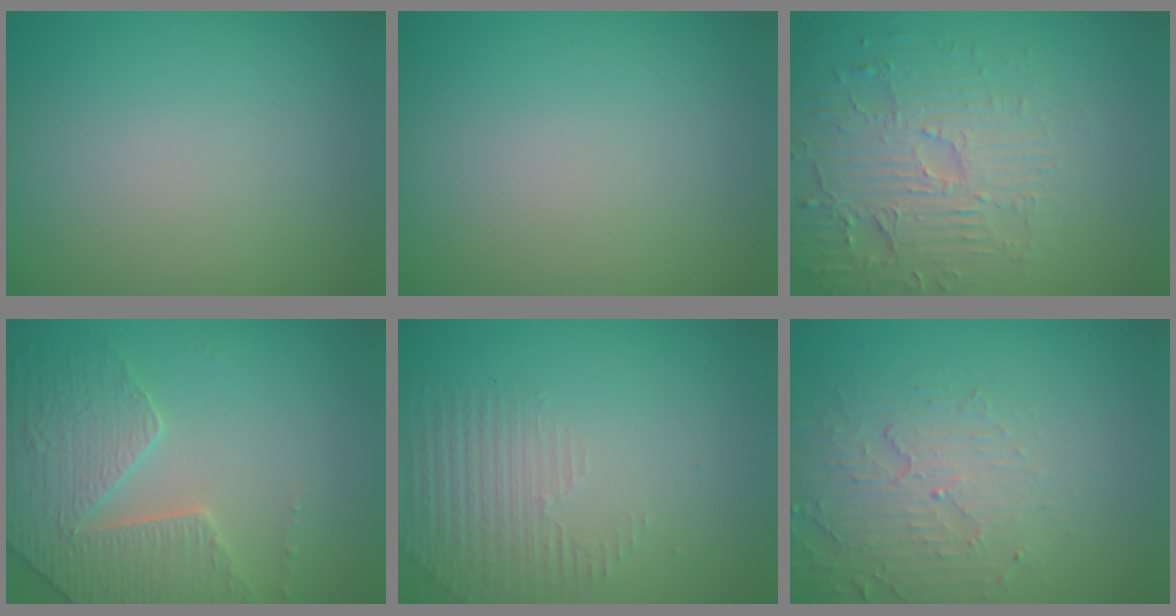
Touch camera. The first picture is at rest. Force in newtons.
{"total": 0.0}
{"total": 4.4, "press": 4.0, "slide": 1.7}
{"total": 4.2, "press": 4.1, "slide": 1.0}
{"total": 1.5, "press": 0.9, "slide": 1.2}
{"total": 4.9, "press": 3.2, "slide": 3.7}